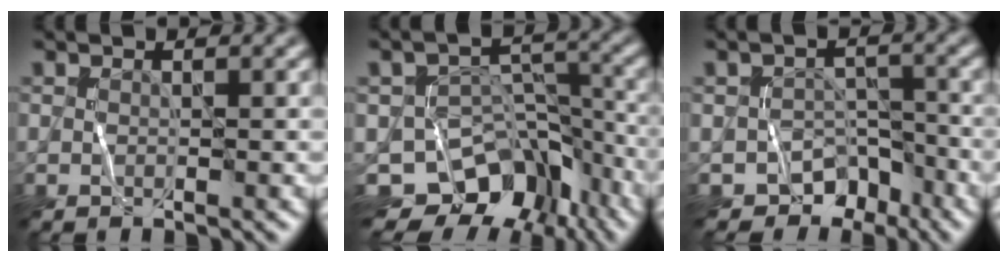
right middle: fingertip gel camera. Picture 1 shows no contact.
{"total": 10.8, "force": [-7.9, 6.4, 3.5], "torque": [-0.032, 0.003, -0.111]}
{"total": 5.2, "force": [-4.1, 3.1, 0.7], "torque": [0.016, -0.003, -0.056]}